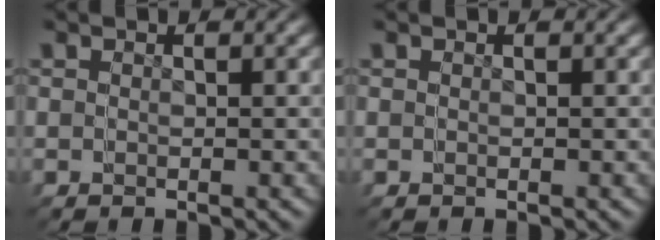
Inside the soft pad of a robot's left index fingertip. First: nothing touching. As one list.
[{"total": 0.0}]